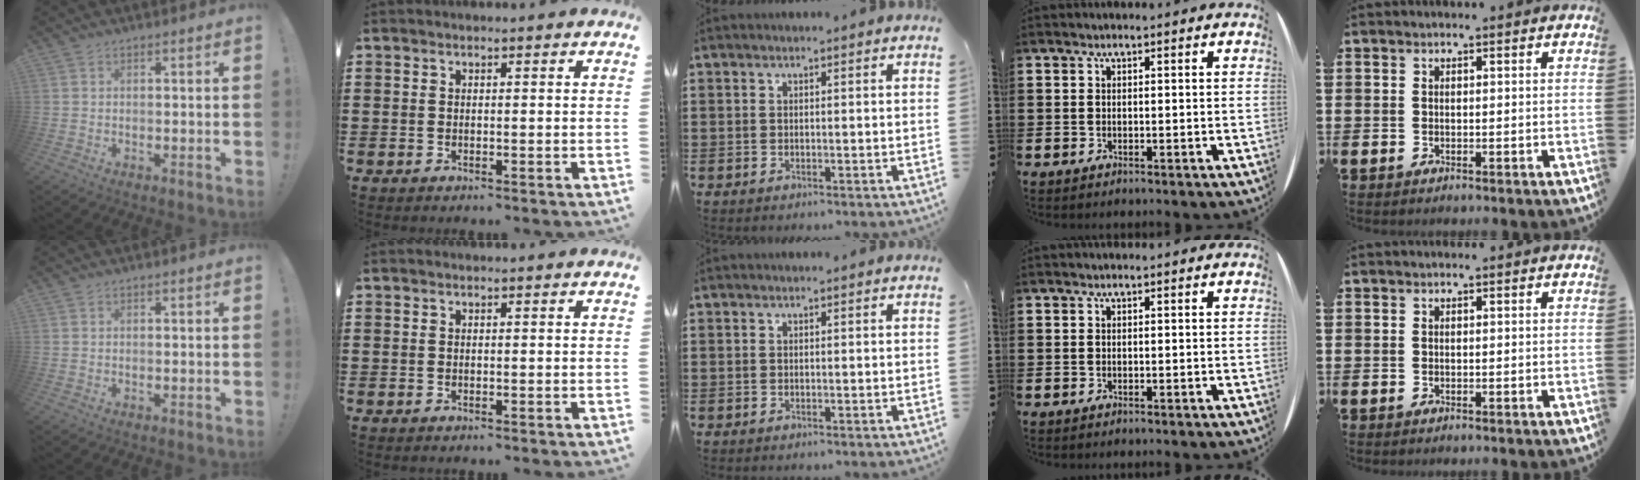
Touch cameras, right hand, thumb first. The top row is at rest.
{}